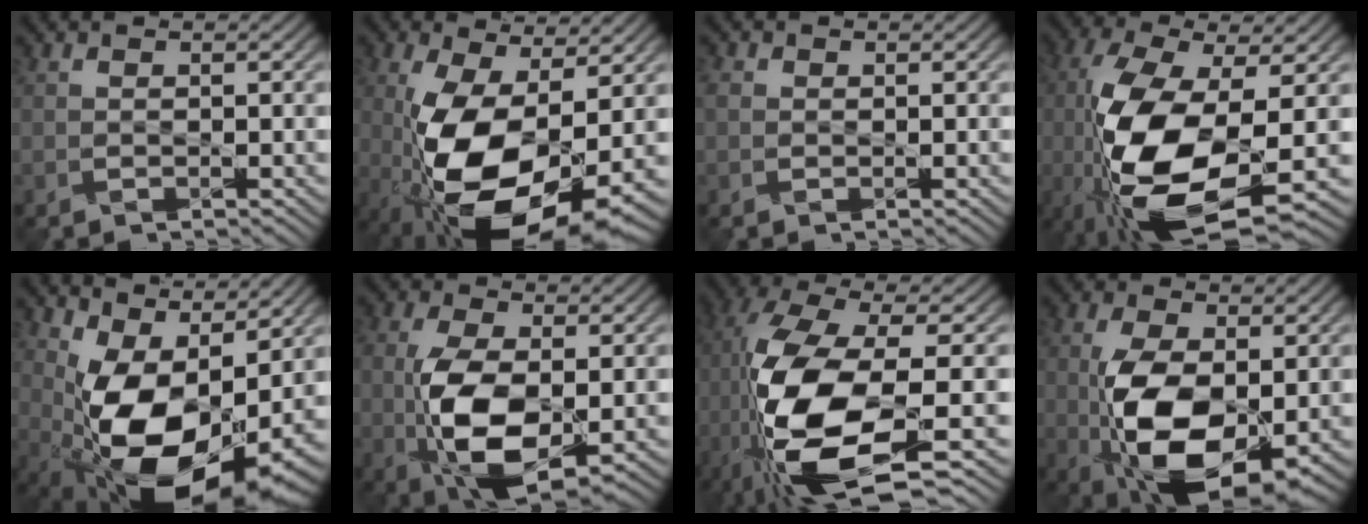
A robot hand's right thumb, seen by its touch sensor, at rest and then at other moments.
{"total": 14.6, "force": [-3.0, 6.8, 12.7], "torque": [-0.250, -0.012, -0.049]}
{"total": 1.3, "force": [0.1, 1.2, 0.5], "torque": [-0.014, 0.002, 0.000]}
{"total": 15.1, "force": [-4.0, 5.8, 13.3], "torque": [-0.306, -0.021, -0.073]}
{"total": 15.7, "force": [0.0, 8.8, 13.0], "torque": [-0.216, -0.024, 0.012]}
{"total": 10.9, "force": [-1.9, 5.4, 9.3], "torque": [-0.202, -0.010, -0.035]}
{"total": 16.3, "force": [-4.4, 5.4, 14.7], "torque": [-0.348, -0.022, -0.077]}
{"total": 12.7, "force": [-2.1, 6.4, 10.7], "torque": [-0.213, -0.008, -0.040]}